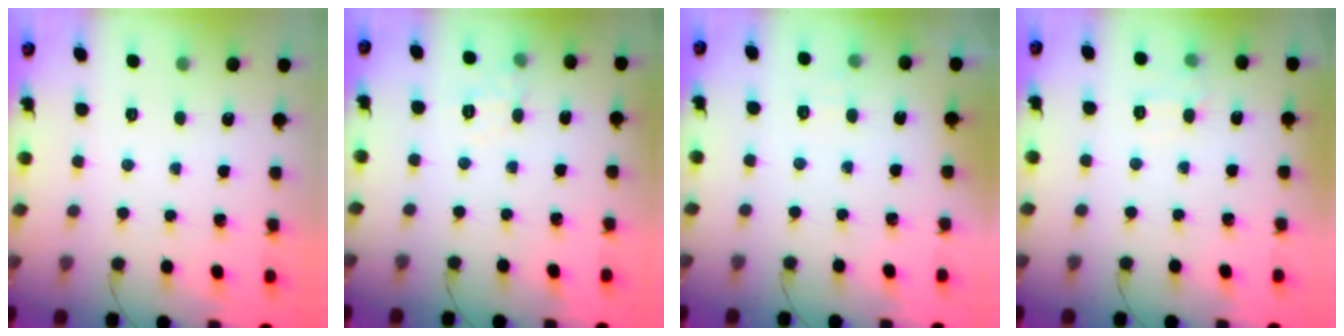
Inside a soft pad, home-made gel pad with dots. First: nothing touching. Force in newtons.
{"total": 6.7, "press": 6.5, "slide": 1.5}
{"total": 5.1, "press": 4.9, "slide": 1.4}
{"total": 7.2, "press": 7.0, "slide": 1.9}